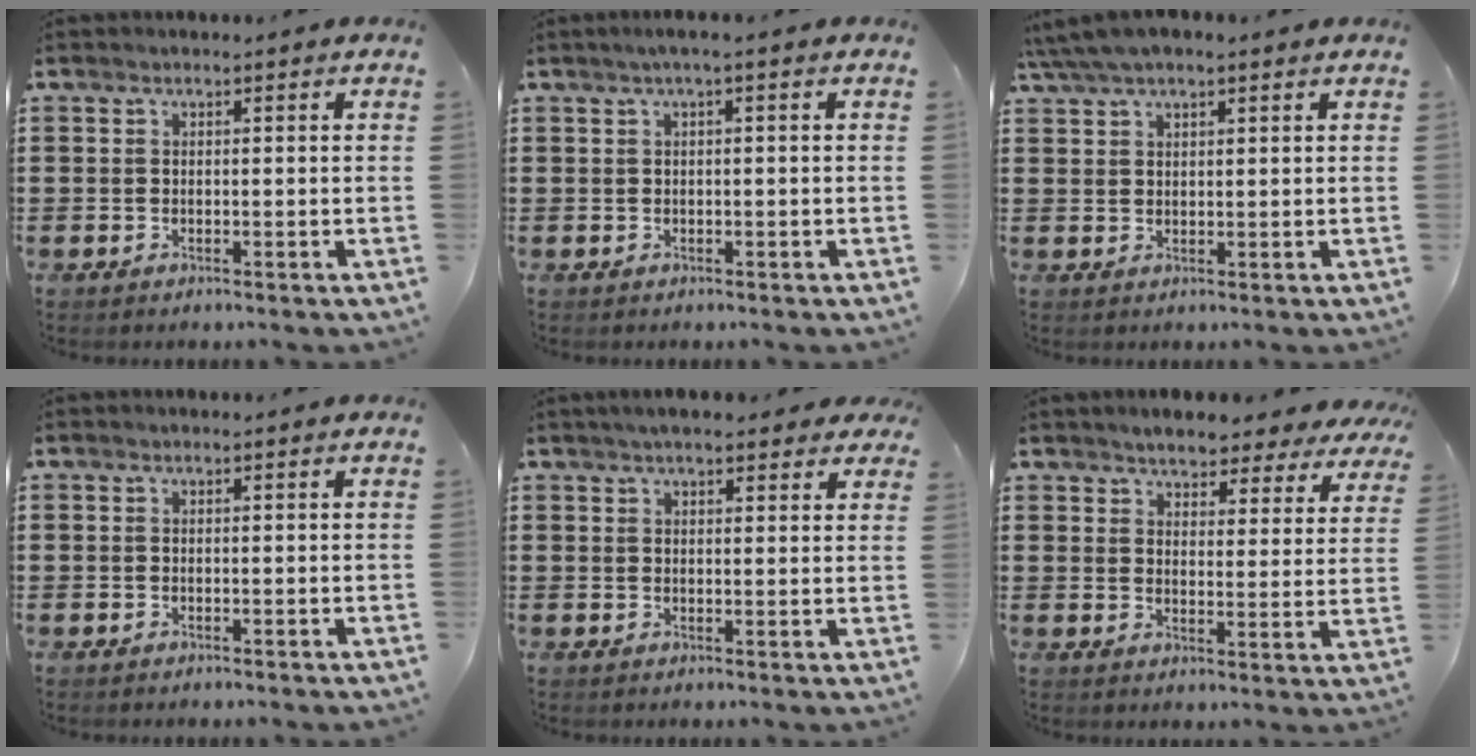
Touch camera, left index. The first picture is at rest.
{"total": 1.3, "force": [-0.2, 0.1, 1.3], "torque": [-0.019, -0.004, -0.003]}
{"total": 3.7, "force": [2.8, 1.1, 2.1], "torque": [-0.048, 0.003, 0.052]}
{"total": 0.0}
{"total": 3.9, "force": [3.2, 1.0, 1.9], "torque": [-0.046, 0.005, 0.058]}
{"total": 4.1, "force": [4.0, 0.6, 0.3], "torque": [-0.028, -0.018, 0.069]}